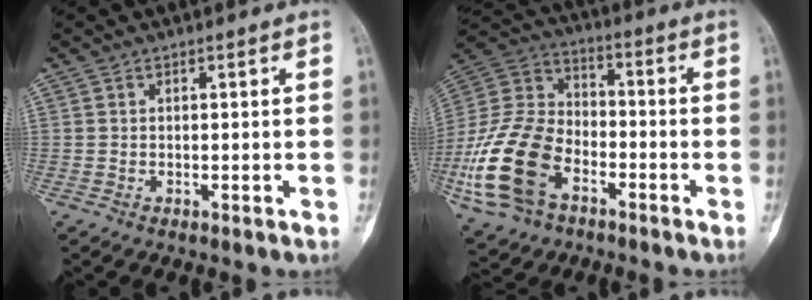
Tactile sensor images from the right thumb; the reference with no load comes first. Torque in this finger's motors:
{"motor_torque": [0.42, 0.57, 2.04, -0.74, 0.19]}